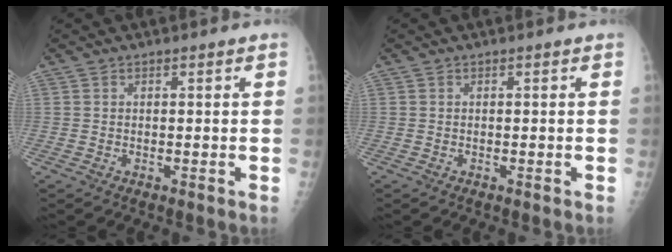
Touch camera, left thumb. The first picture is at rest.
{"total": 0.0}